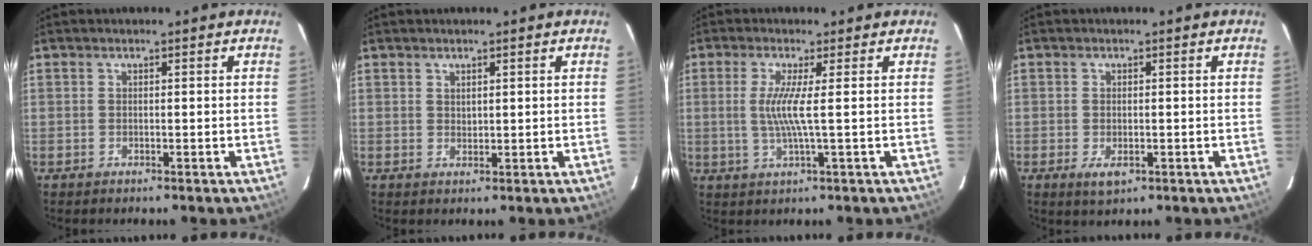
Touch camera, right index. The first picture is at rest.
{"total": 1.2, "force": [0.9, 0.6, 0.4], "torque": [-0.003, 0.001, 0.017]}
{"total": 4.8, "force": [0.3, -0.9, 4.7], "torque": [-0.094, -0.006, 0.005]}
{"total": 3.0, "force": [-1.0, 1.6, 2.3], "torque": [-0.041, -0.007, -0.012]}